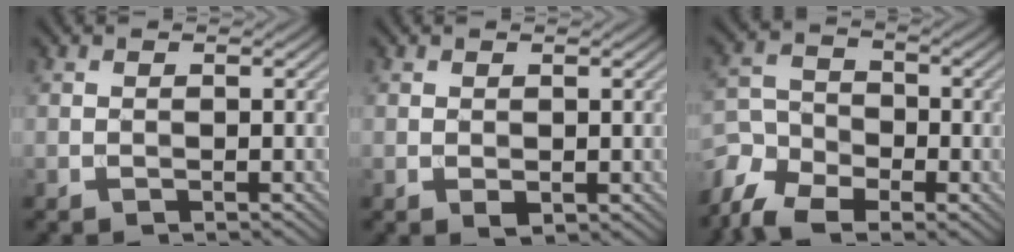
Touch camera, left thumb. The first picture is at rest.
{"total": 0.9, "force": [0.0, 0.6, 0.7], "torque": [-0.012, -0.004, 0.004]}
{"total": 8.4, "force": [-5.8, 4.5, 4.0], "torque": [-0.101, -0.016, -0.125]}